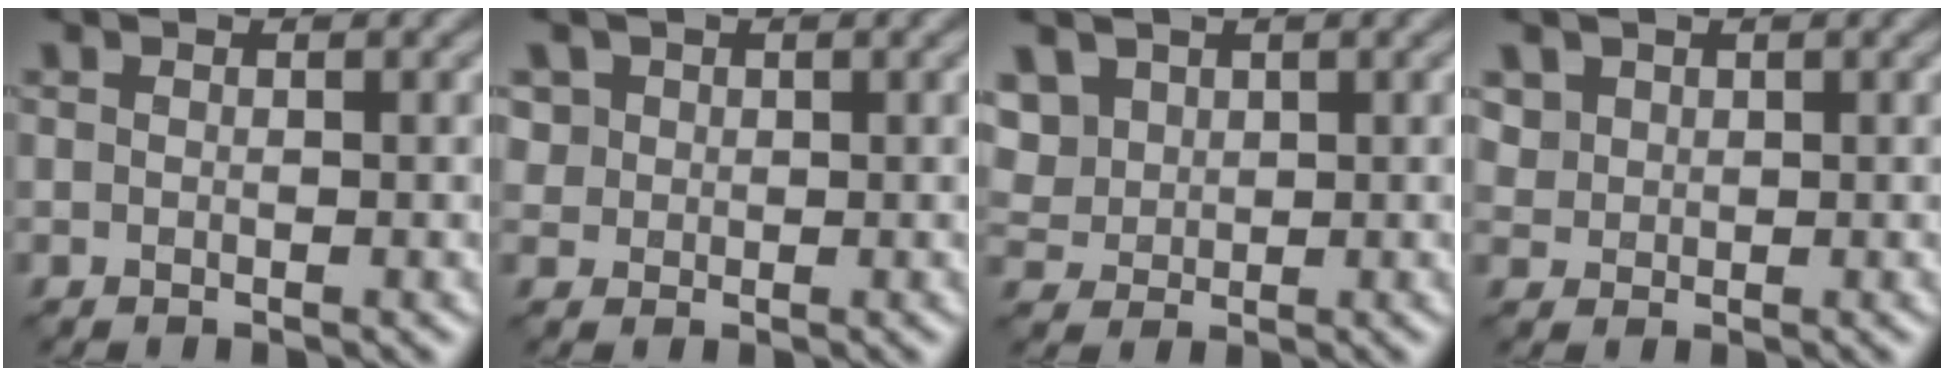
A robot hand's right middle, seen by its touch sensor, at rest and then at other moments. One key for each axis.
{"total": 2.1, "fx": 1.1, "fy": 1.8, "fz": 0.4, "tx": -0.017, "ty": 0.005, "tz": 0.027}
{"total": 4.3, "fx": 2.2, "fy": 3.3, "fz": 1.6, "tx": -0.066, "ty": 0.017, "tz": 0.048}
{"total": 1.6, "fx": 1.1, "fy": 1.2, "fz": 0.1, "tx": -0.012, "ty": -0.004, "tz": 0.033}